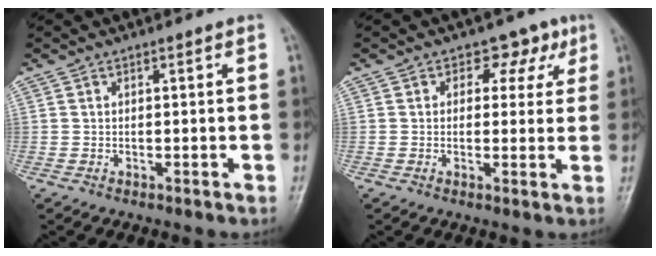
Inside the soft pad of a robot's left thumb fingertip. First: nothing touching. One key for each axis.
{"total": 5.3, "fx": 2.3, "fy": 4.1, "fz": 2.5, "tx": 0.007, "ty": -0.001, "tz": 0.020}